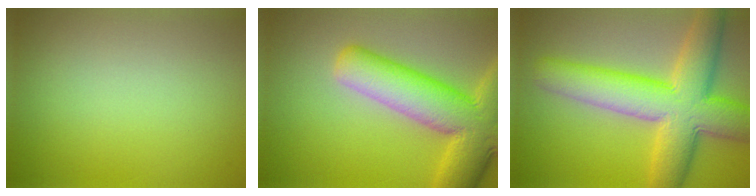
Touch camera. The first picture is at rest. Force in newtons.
{"total": 10.5, "press": 10.5, "slide": 0.8}
{"total": 10.7, "press": 10.7, "slide": 0.3}